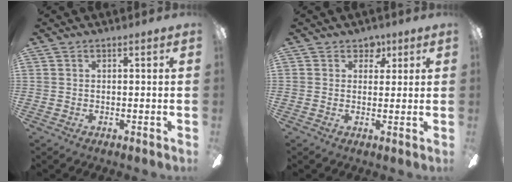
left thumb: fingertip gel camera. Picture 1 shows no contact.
{"total": 3.7, "force": [2.1, 2.8, 1.2], "torque": [0.001, -0.008, 0.032]}